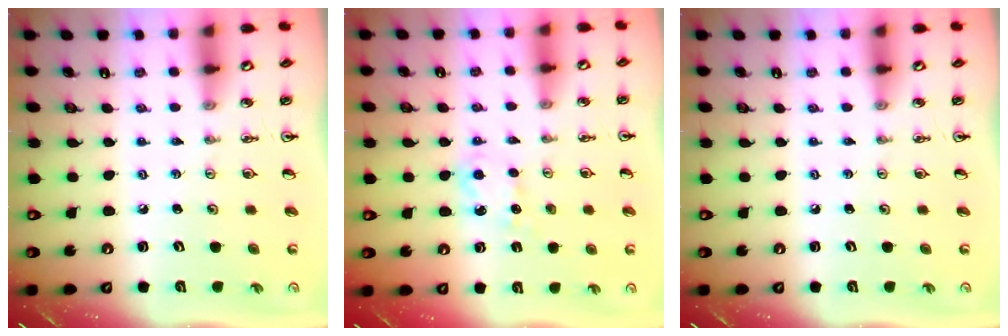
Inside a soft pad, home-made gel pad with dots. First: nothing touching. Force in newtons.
{"total": 5.3, "press": 5.2, "slide": 0.9}
{"total": 0.0}